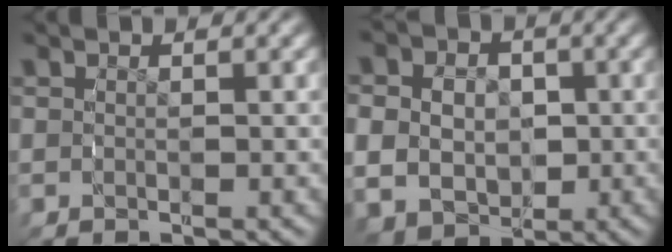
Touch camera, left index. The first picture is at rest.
{"total": 8.2, "force": [-1.0, 7.1, 3.9], "torque": [-0.092, -0.040, -0.008]}